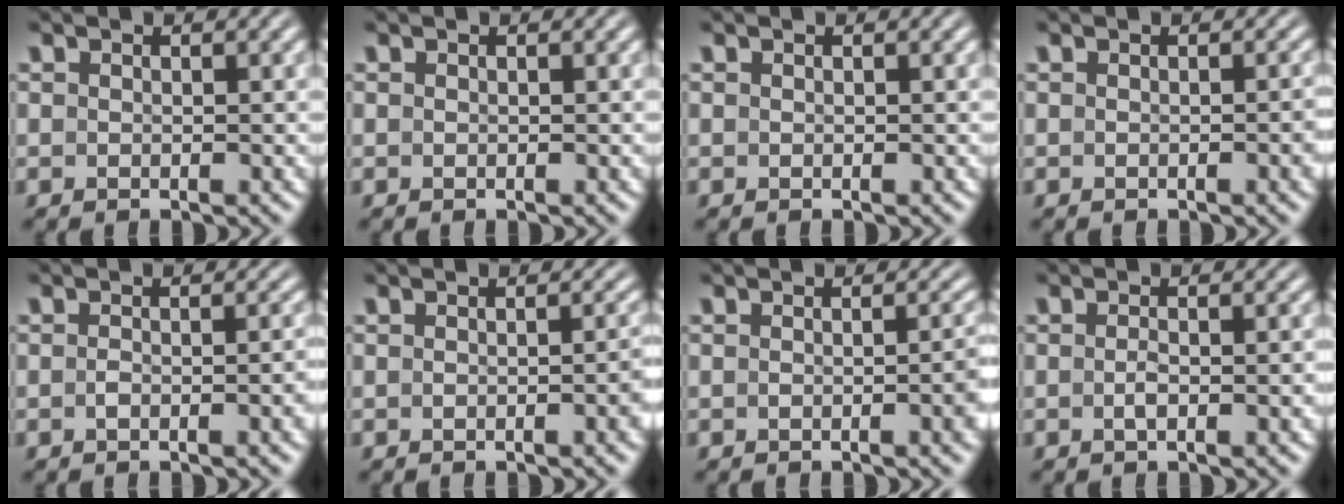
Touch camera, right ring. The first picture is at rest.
{"total": 0.0}
{"total": 0.0}
{"total": 0.8, "force": [-0.4, 0.0, 0.8], "torque": [-0.009, 0.004, -0.007]}
{"total": 1.5, "force": [-1.2, -0.3, 1.0], "torque": [-0.016, -0.001, -0.017]}
{"total": 1.5, "force": [-0.7, 0.0, 1.4], "torque": [-0.015, 0.005, -0.013]}
{"total": 2.1, "force": [-0.7, 0.0, 2.0], "torque": [-0.021, 0.002, -0.014]}
{"total": 1.3, "force": [-0.9, -0.2, 0.9], "torque": [-0.017, -0.001, -0.014]}